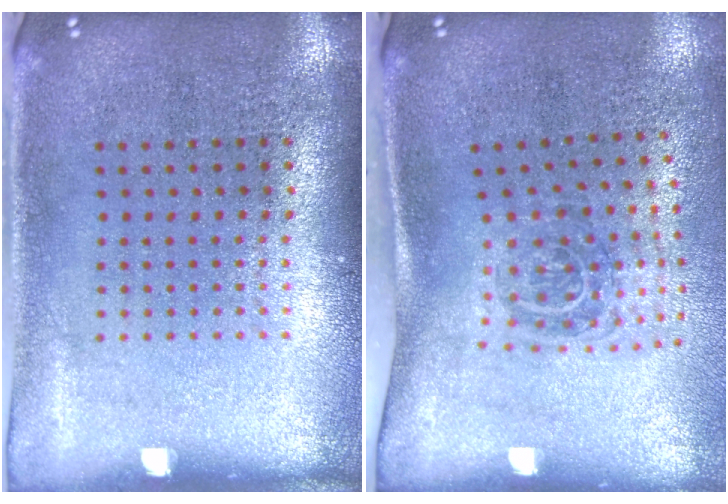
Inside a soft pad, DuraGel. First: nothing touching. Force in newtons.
{"total": 1.9, "press": 1.2, "slide": 1.5}